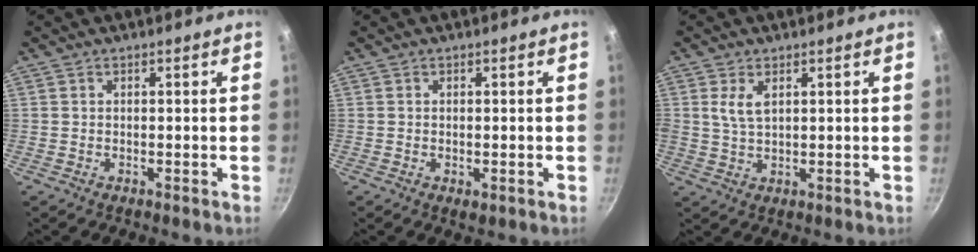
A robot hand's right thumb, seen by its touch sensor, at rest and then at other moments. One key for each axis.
{"total": 1.6, "fx": -0.3, "fy": 0.8, "fz": 1.3, "tx": -0.018, "ty": -0.005, "tz": -0.004}
{"total": 4.0, "fx": 1.5, "fy": 2.0, "fz": 3.1, "tx": -0.060, "ty": -0.009, "tz": 0.030}